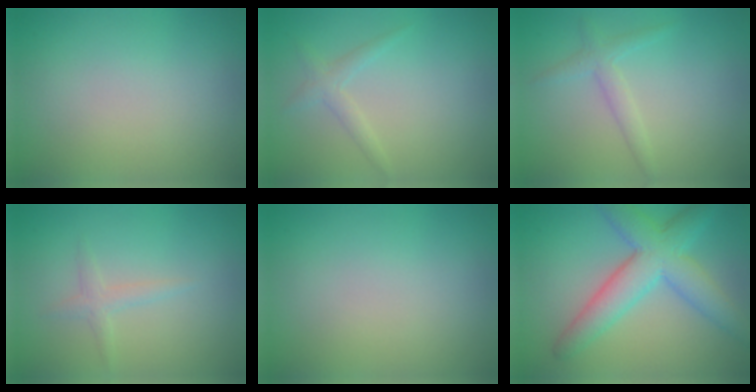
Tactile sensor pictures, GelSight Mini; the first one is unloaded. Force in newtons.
{"total": 1.5, "press": 1.5, "slide": 0.1}
{"total": 1.8, "press": 1.8, "slide": 0.0}
{"total": 1.3, "press": 1.3, "slide": 0.1}
{"total": 0.0}
{"total": 6.8, "press": 6.8, "slide": 0.1}